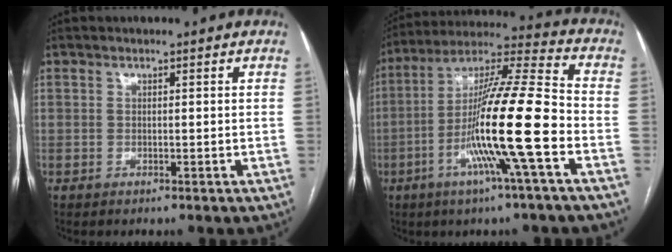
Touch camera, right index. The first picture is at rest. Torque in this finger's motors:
{"motor_torque": [1.77, -0.37, 1.05, 0.21]}